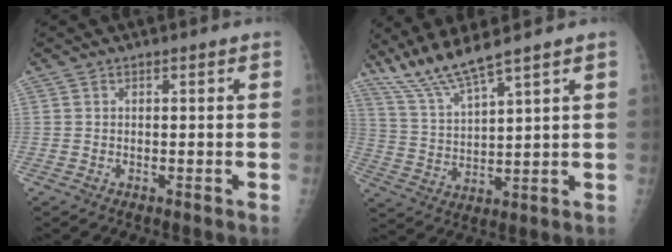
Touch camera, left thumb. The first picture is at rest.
{"total": 9.1, "force": [7.6, 0.2, 5.0], "torque": [-0.107, -0.038, 0.164]}